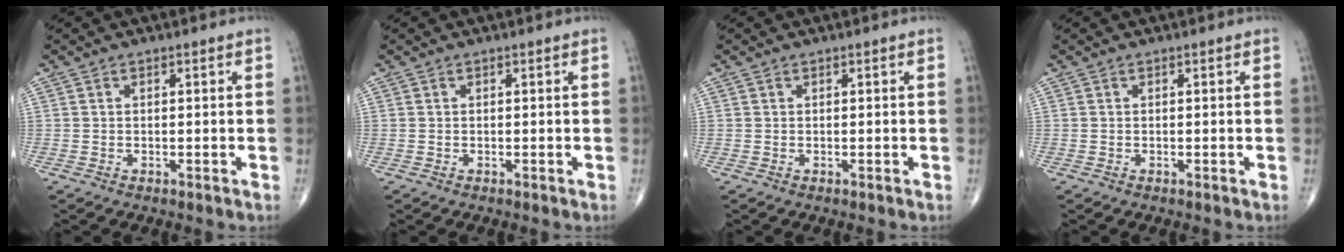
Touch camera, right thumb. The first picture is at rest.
{"total": 0.0}
{"total": 0.0}
{"total": 0.0}